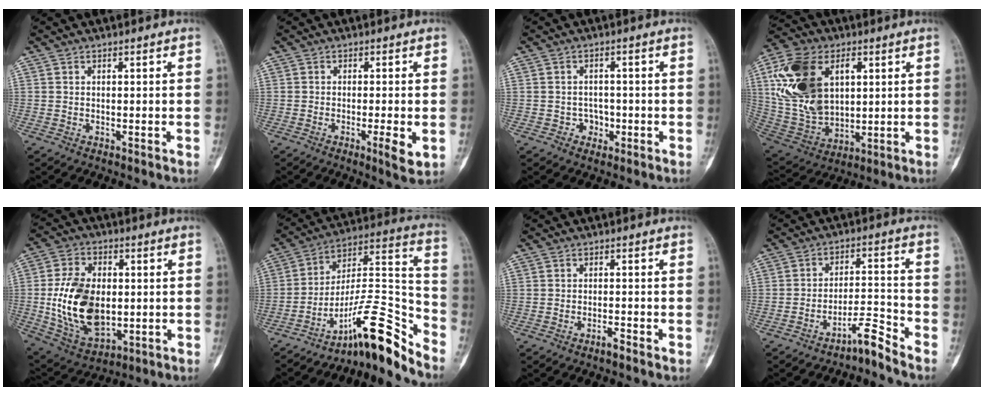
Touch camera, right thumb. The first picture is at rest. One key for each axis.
{"total": 4.3, "fx": -1.1, "fy": 0.7, "fz": 4.1, "tx": -0.064, "ty": -0.008, "tz": -0.017}
{"total": 2.8, "fx": -1.0, "fy": 2.4, "fz": 0.8, "tx": 0.007, "ty": 0.011, "tz": -0.017}
{"total": 20.2, "fx": 5.2, "fy": 13.2, "fz": 14.4, "tx": -0.271, "ty": -0.007, "tz": 0.108}
{"total": 18.1, "fx": -0.6, "fy": 11.7, "fz": 13.7, "tx": -0.232, "ty": -0.003, "tz": 0.007}
{"total": 17.4, "fx": -12.9, "fy": 3.8, "fz": 11.1, "tx": -0.148, "ty": 0.139, "tz": -0.213}
{"total": 1.6, "fx": -1.3, "fy": 0.2, "fz": 1.0, "tx": -0.016, "ty": 0.006, "tz": -0.023}
{"total": 5.6, "fx": -5.0, "fy": 0.3, "fz": 2.5, "tx": -0.038, "ty": 0.066, "tz": -0.088}